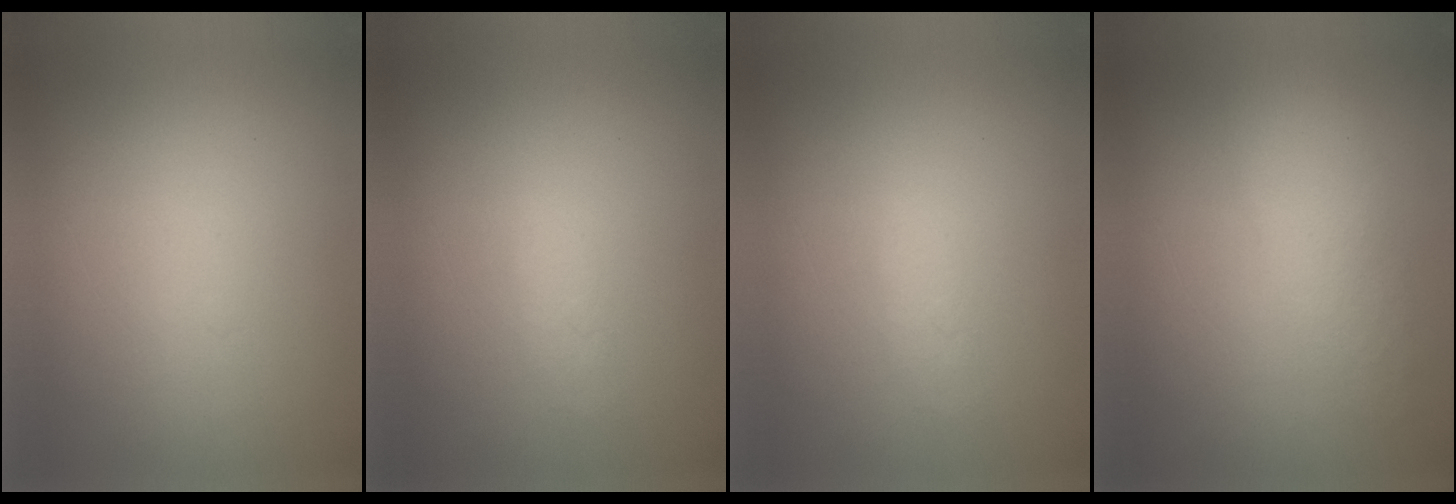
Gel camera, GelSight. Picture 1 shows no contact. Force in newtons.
{"total": 1.4}
{"total": 1.4}
{"total": 4.3}